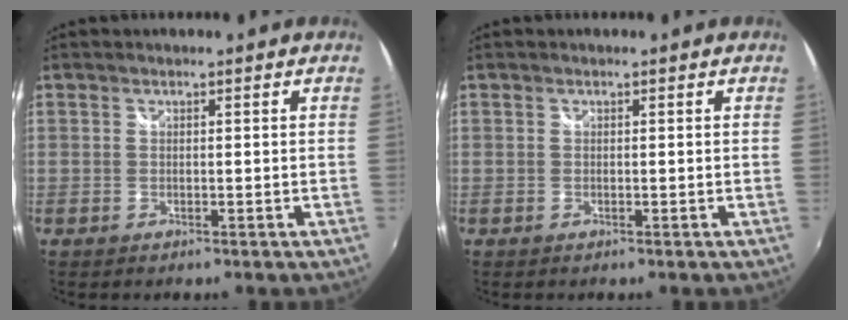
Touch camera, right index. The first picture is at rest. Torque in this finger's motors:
{"motor_torque": [-0.01, -0.01, 0.00, 0.01]}